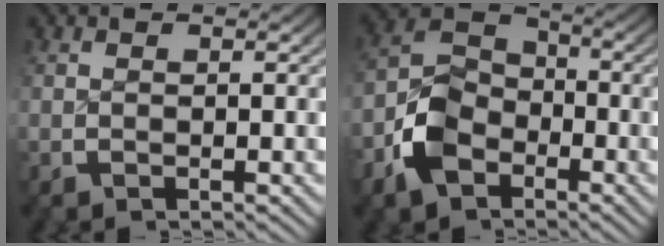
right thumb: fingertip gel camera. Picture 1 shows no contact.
{"total": 6.9, "force": [-2.5, 5.2, 3.7], "torque": [-0.062, -0.003, -0.047]}